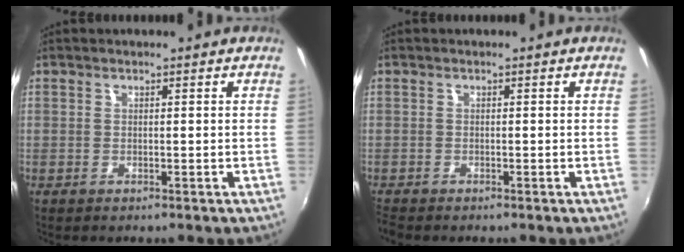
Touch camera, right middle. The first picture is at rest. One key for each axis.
{"total": 1.5, "fx": -1.4, "fy": 0.1, "fz": 0.5, "tx": -0.010, "ty": -0.011, "tz": -0.026}